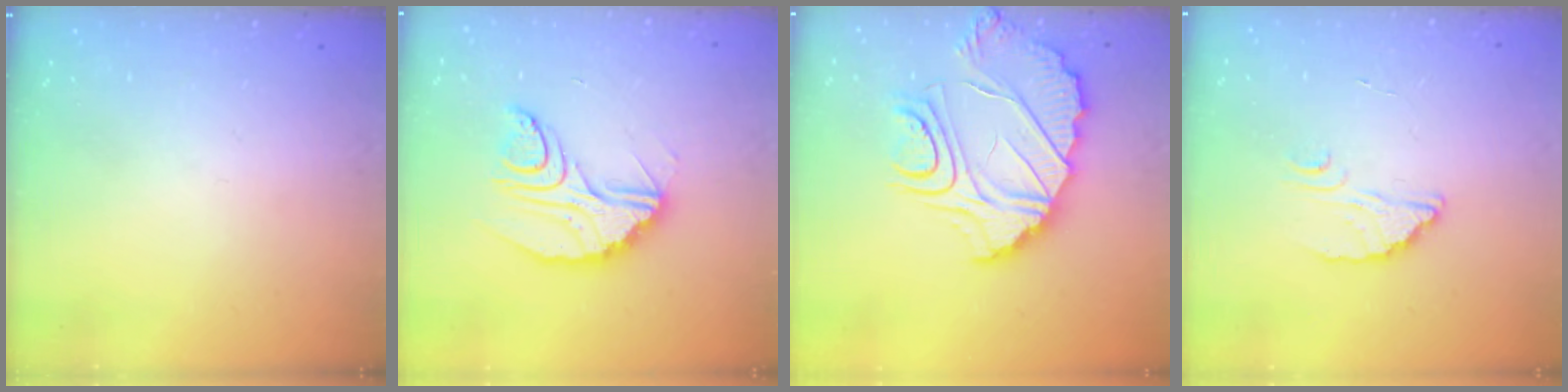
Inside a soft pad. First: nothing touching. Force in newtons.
{"total": 12.2, "press": 12.1, "slide": 0.9}
{"total": 12.9, "press": 12.9, "slide": 1.1}
{"total": 2.6, "press": 2.6, "slide": 0.1}